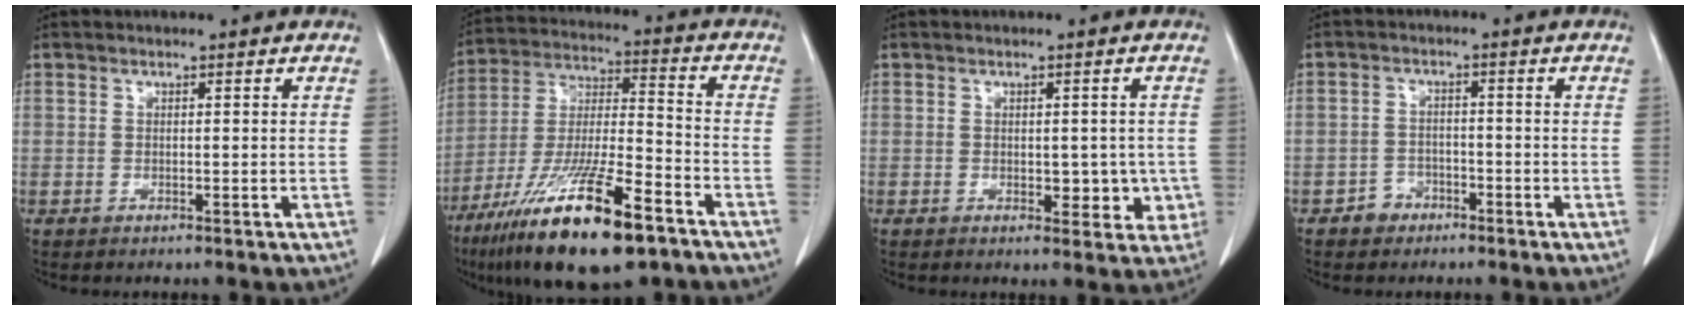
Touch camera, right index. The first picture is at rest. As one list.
[{"total": 20.5, "force": [-12.5, 3.5, 15.9], "torque": [-0.298, -0.038, -0.219]}, {"total": 4.7, "force": [-0.8, 2.7, 3.7], "torque": [-0.033, 0.001, -0.002]}, {"total": 3.2, "force": [-2.0, 2.4, 0.4], "torque": [-0.005, 0.011, -0.034]}]